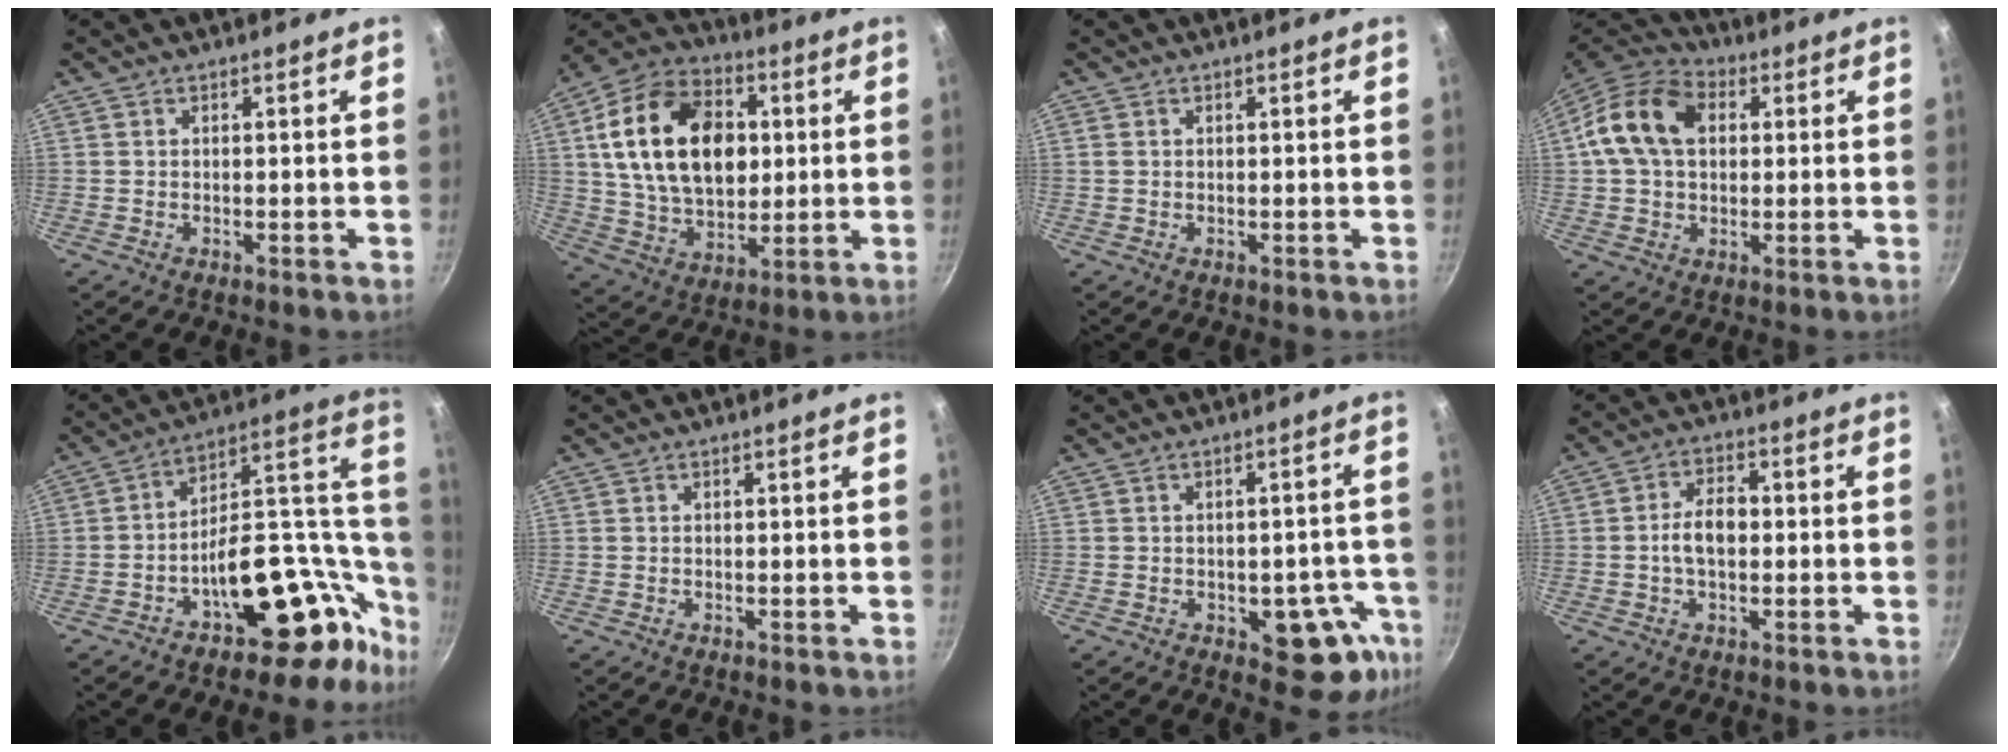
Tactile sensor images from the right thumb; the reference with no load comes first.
{"total": 23.5, "force": [4.1, 15.8, 16.9], "torque": [-0.271, 0.007, 0.068]}
{"total": 0.7, "force": [0.3, 0.5, 0.4], "torque": [-0.008, 0.002, 0.005]}
{"total": 13.9, "force": [2.8, 9.9, 9.3], "torque": [-0.147, 0.020, 0.034]}
{"total": 23.9, "force": [-10.3, 14.6, 15.9], "torque": [-0.125, 0.102, -0.149]}
{"total": 0.0}
{"total": 11.1, "force": [-4.2, 6.3, 8.1], "torque": [-0.029, 0.022, -0.050]}
{"total": 7.9, "force": [-0.4, 4.5, 6.4], "torque": [-0.101, 0.026, -0.015]}